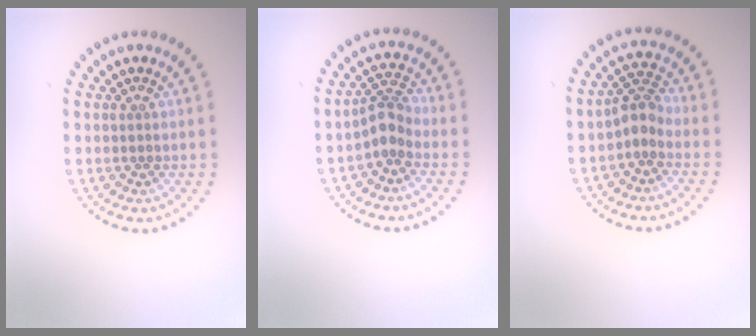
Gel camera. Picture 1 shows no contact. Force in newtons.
{"total": 2.5, "press": 1.9, "slide": 1.6}
{"total": 2.2, "press": 1.9, "slide": 1.2}